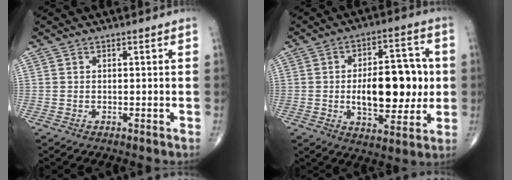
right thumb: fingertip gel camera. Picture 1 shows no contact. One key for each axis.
{"total": 17.1, "fx": -0.3, "fy": 8.5, "fz": 14.8, "tx": -0.186, "ty": 0.010, "tz": -0.001}